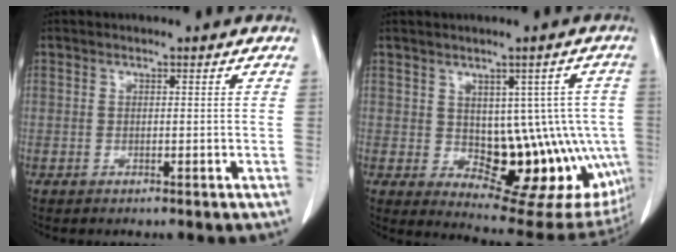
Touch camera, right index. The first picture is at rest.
{"total": 15.7, "force": [-2.2, 8.2, 13.2], "torque": [-0.123, 0.014, -0.003]}